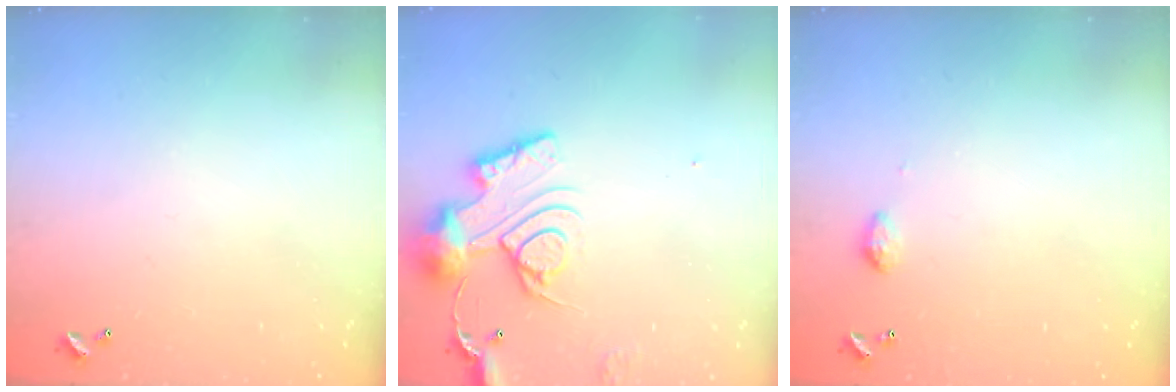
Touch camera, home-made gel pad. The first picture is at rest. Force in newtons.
{"total": 13.9, "press": 13.8, "slide": 1.6}
{"total": 4.7, "press": 4.7, "slide": 0.6}